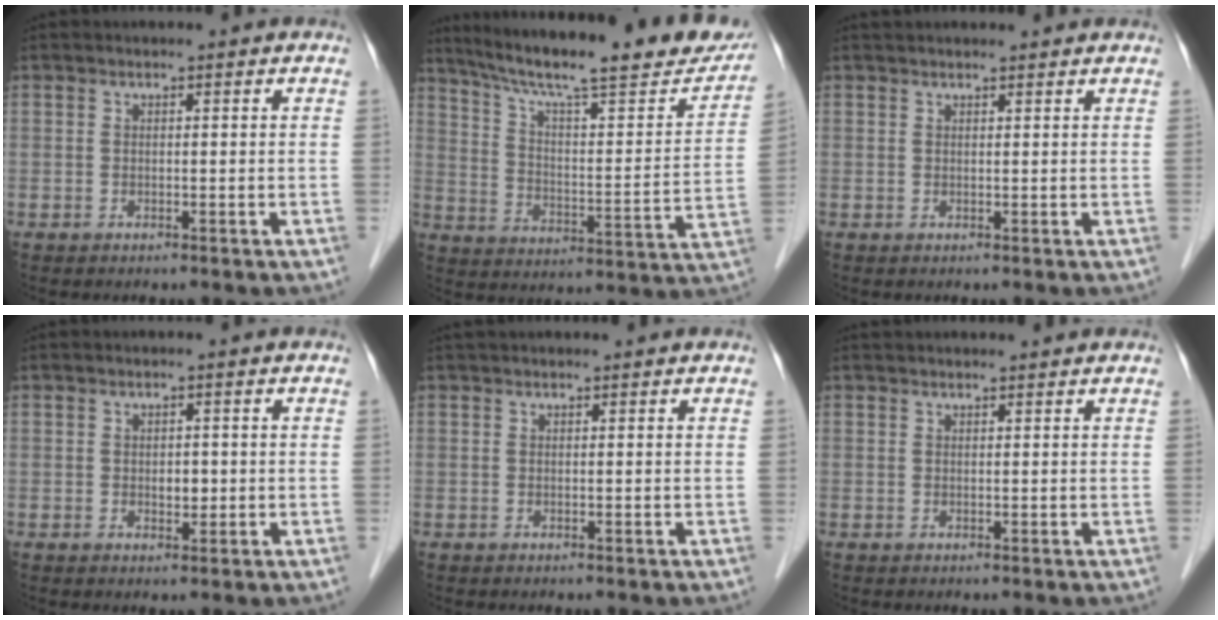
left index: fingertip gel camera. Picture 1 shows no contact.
{"total": 25.9, "force": [21.8, 3.7, 13.7], "torque": [-0.218, -0.018, 0.300]}
{"total": 4.9, "force": [4.7, 0.5, 1.5], "torque": [-0.016, 0.031, 0.056]}
{"total": 1.8, "force": [-0.1, 1.1, 1.4], "torque": [-0.022, 0.000, 0.002]}
{"total": 2.4, "force": [2.2, 0.2, 0.9], "torque": [-0.012, 0.032, 0.033]}
{"total": 3.6, "force": [3.5, 0.3, 0.9], "torque": [-0.010, 0.027, 0.043]}